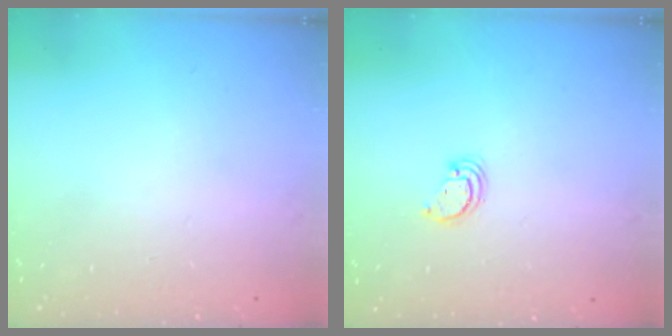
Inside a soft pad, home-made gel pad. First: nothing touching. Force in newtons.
{"total": 2.6, "press": 2.6, "slide": 0.2}